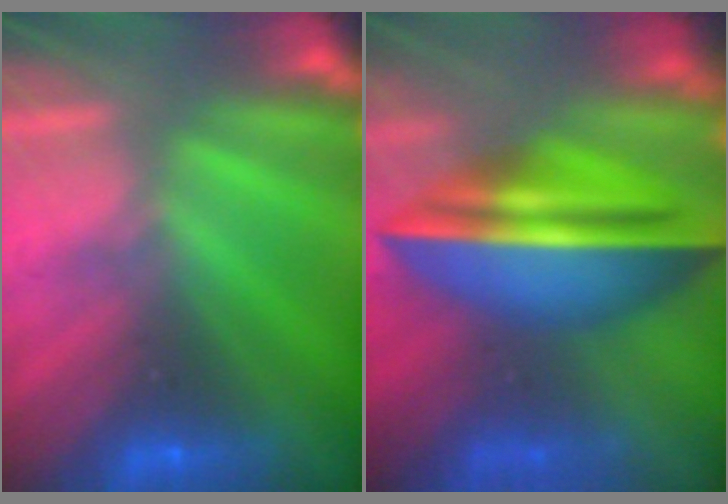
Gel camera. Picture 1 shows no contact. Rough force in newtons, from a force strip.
{"total": 7.1}